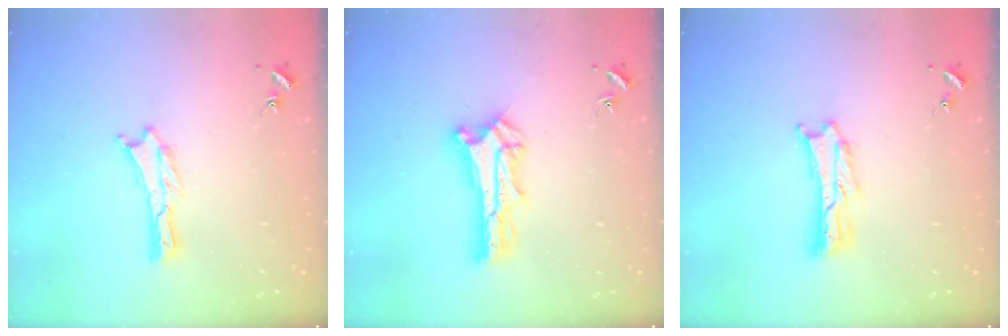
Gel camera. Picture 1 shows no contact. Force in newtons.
{"total": 2.7, "press": 2.7, "slide": 0.3}
{"total": 1.6, "press": 1.6, "slide": 0.3}